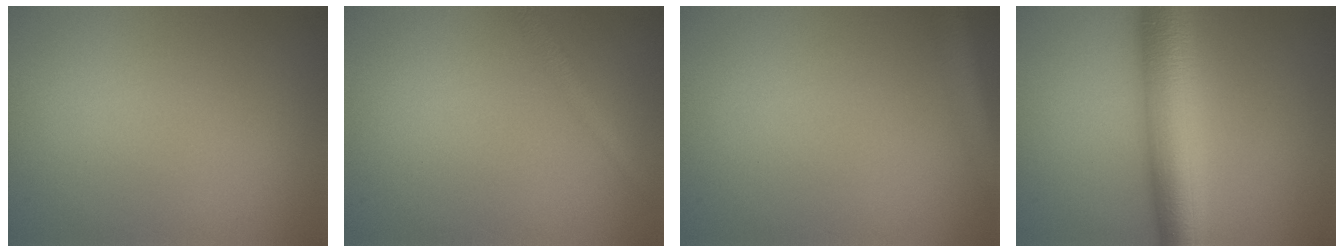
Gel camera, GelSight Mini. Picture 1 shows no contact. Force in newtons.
{"total": 1.3, "press": 1.3, "slide": 0.1}
{"total": 2.9, "press": 2.9, "slide": 0.1}
{"total": 7.9, "press": 7.9, "slide": 0.1}